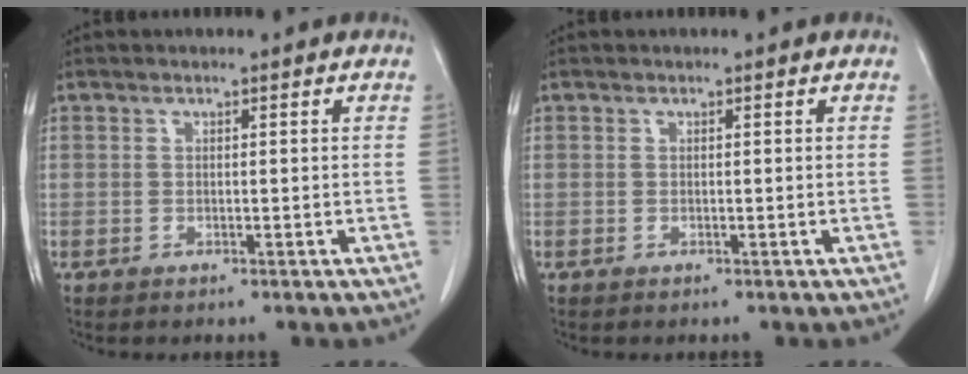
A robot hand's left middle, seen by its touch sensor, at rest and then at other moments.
{"total": 0.0}